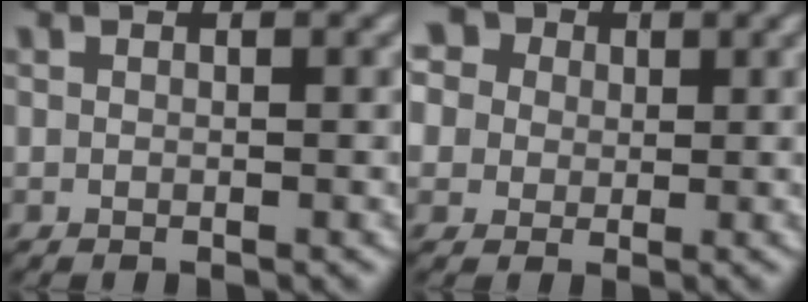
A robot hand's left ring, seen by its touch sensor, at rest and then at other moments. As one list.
[{"total": 9.6, "force": [2.3, 8.4, 4.1], "torque": [-0.105, -0.009, 0.034]}]